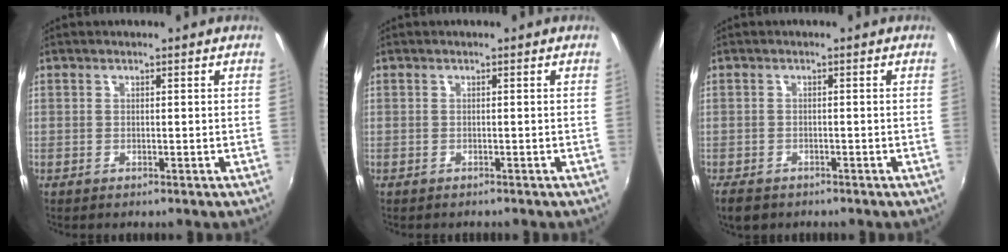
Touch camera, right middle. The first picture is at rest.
{"total": 0.6, "force": [-0.5, 0.2, 0.1], "torque": [-0.003, -0.002, -0.008]}
{"total": 4.3, "force": [-3.1, 2.2, 2.0], "torque": [-0.054, -0.016, -0.055]}